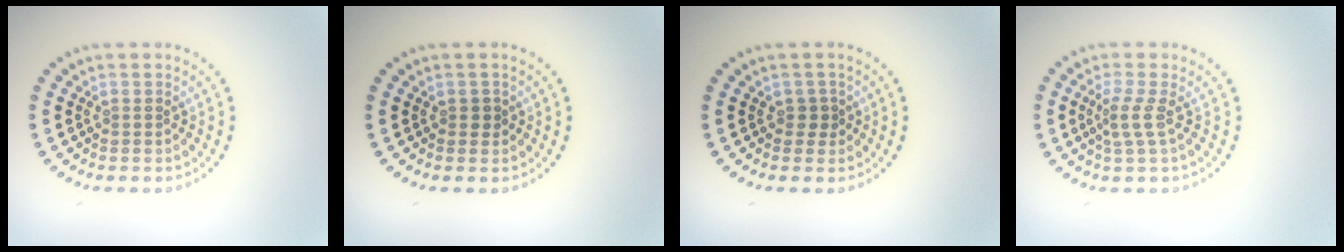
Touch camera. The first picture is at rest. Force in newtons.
{"total": 0.8, "press": 0.8, "slide": 0.2}
{"total": 1.1, "press": 0.8, "slide": 0.7}
{"total": 2.1, "press": 1.5, "slide": 1.5}